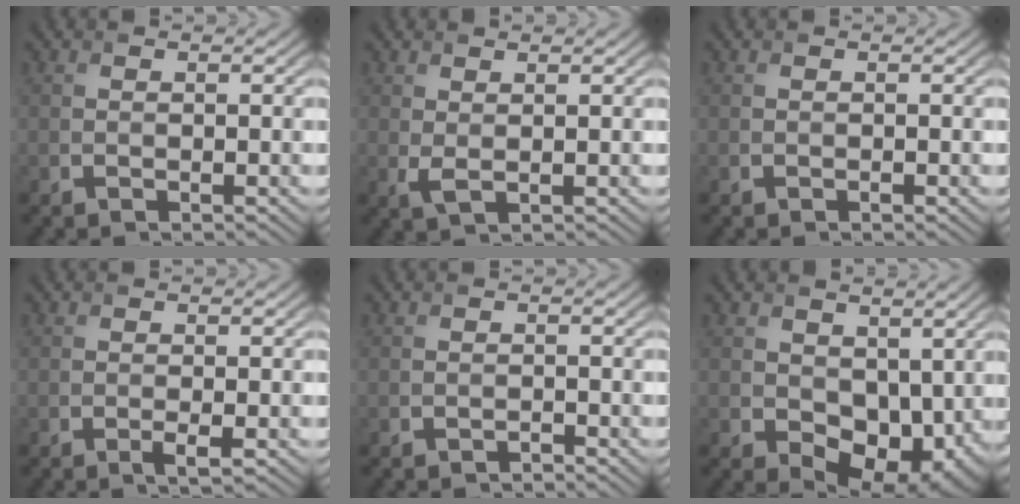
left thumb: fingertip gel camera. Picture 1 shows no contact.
{"total": 1.6, "force": [0.8, 0.6, 1.3], "torque": [-0.037, -0.002, 0.018]}
{"total": 0.0}
{"total": 1.1, "force": [-0.3, 0.1, 1.1], "torque": [-0.021, -0.005, -0.008]}
{"total": 0.6, "force": [-0.6, -0.1, 0.0], "torque": [0.004, 0.002, -0.011]}
{"total": 8.3, "force": [0.8, 5.9, 5.8], "torque": [-0.103, -0.029, 0.024]}